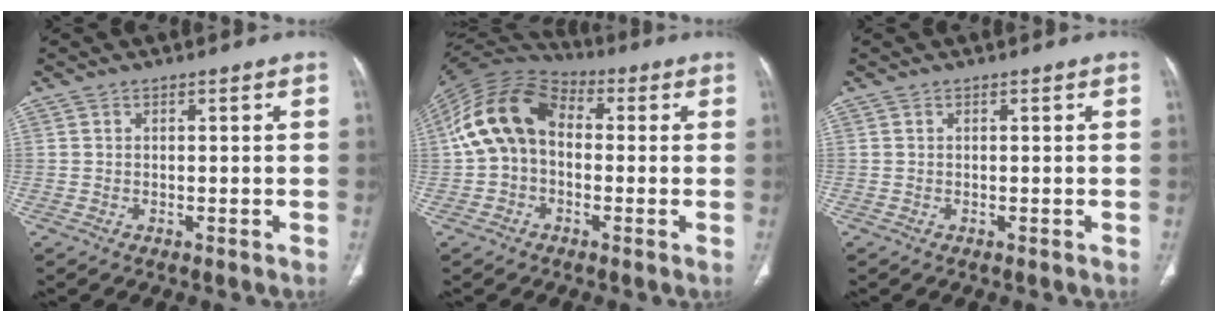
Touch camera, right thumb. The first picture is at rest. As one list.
[{"total": 14.3, "force": [0.5, 10.2, 9.9], "torque": [-0.183, 0.040, -0.004]}, {"total": 0.0}]